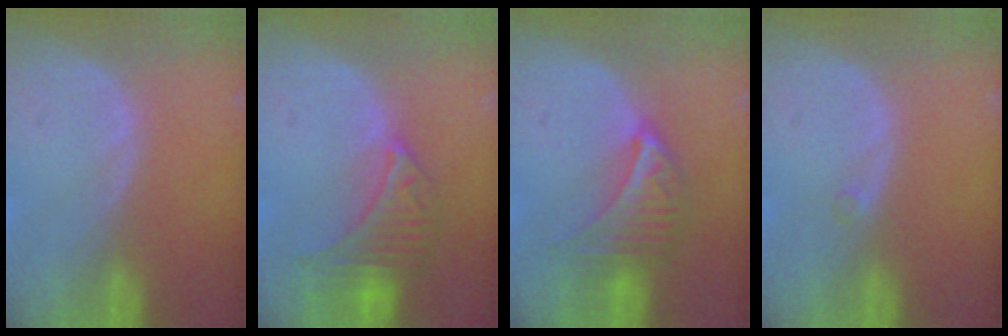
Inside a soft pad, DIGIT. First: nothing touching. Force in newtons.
{"total": 6.5, "press": 6.5, "slide": 0.5}
{"total": 7.2, "press": 6.3, "slide": 3.3}
{"total": 0.5, "press": 0.5, "slide": 0.2}